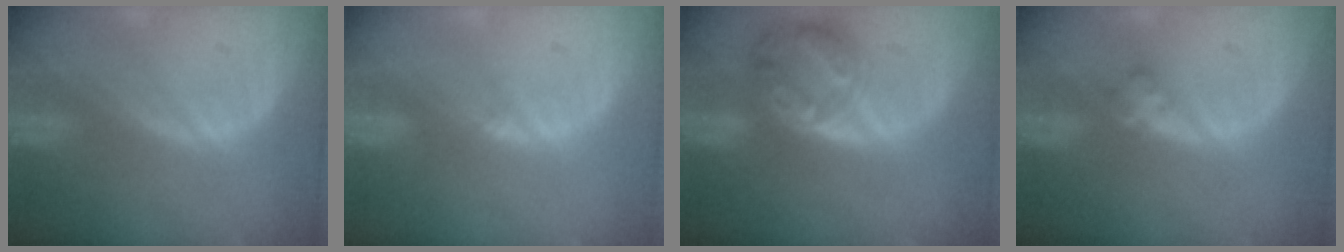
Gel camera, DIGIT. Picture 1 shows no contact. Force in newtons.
{"total": 0.9, "press": 0.6, "slide": 0.7}
{"total": 8.2, "press": 7.1, "slide": 4.1}
{"total": 1.7, "press": 1.7, "slide": 0.3}